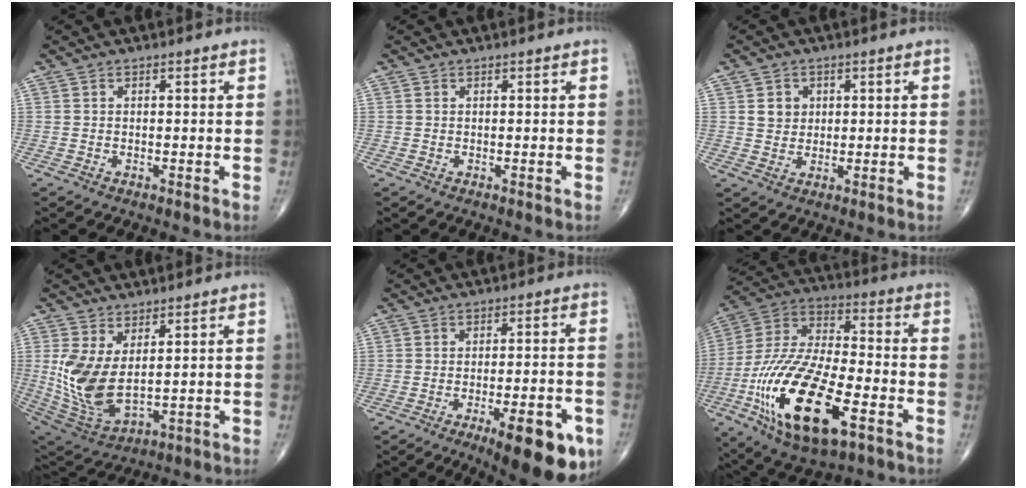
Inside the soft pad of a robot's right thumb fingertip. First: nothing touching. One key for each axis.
{"total": 0.0}
{"total": 3.7, "fx": 1.1, "fy": 3.2, "fz": 1.4, "tx": -0.005, "ty": -0.004, "tz": 0.019}
{"total": 11.9, "fx": 2.1, "fy": 6.1, "fz": 10.0, "tx": -0.207, "ty": -0.023, "tz": 0.064}
{"total": 14.9, "fx": -7.4, "fy": 4.5, "fz": 12.1, "tx": -0.119, "ty": 0.023, "tz": -0.092}
{"total": 25.4, "fx": -9.6, "fy": 10.6, "fz": 21.0, "tx": -0.442, "ty": 0.018, "tz": -0.167}